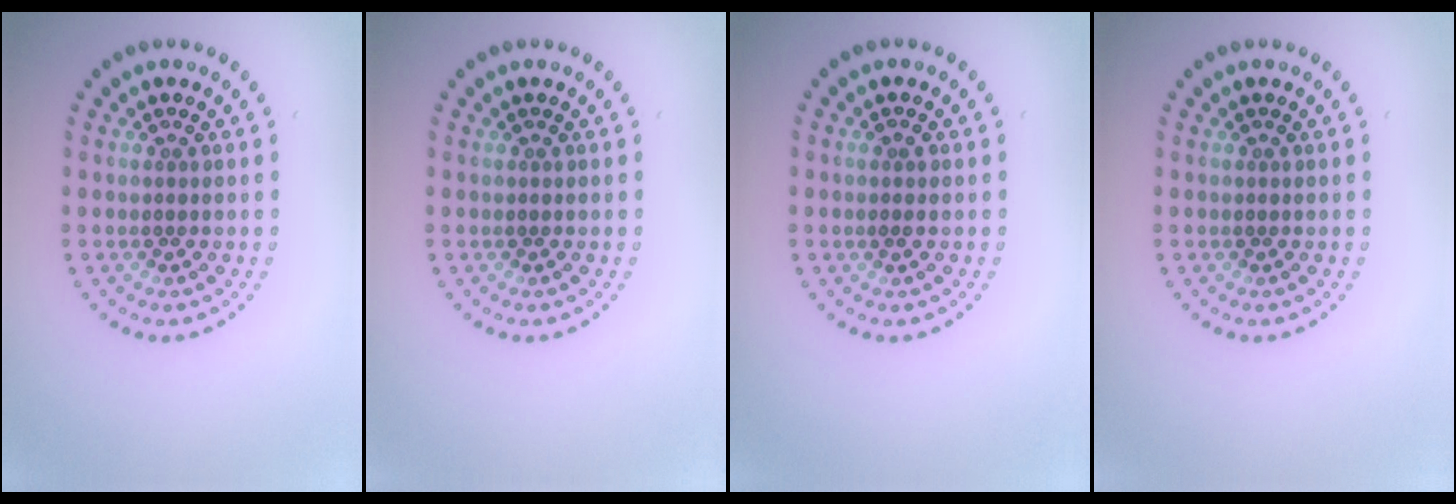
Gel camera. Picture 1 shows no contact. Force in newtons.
{"total": 0.0}
{"total": 0.8, "press": 0.7, "slide": 0.2}
{"total": 0.0}